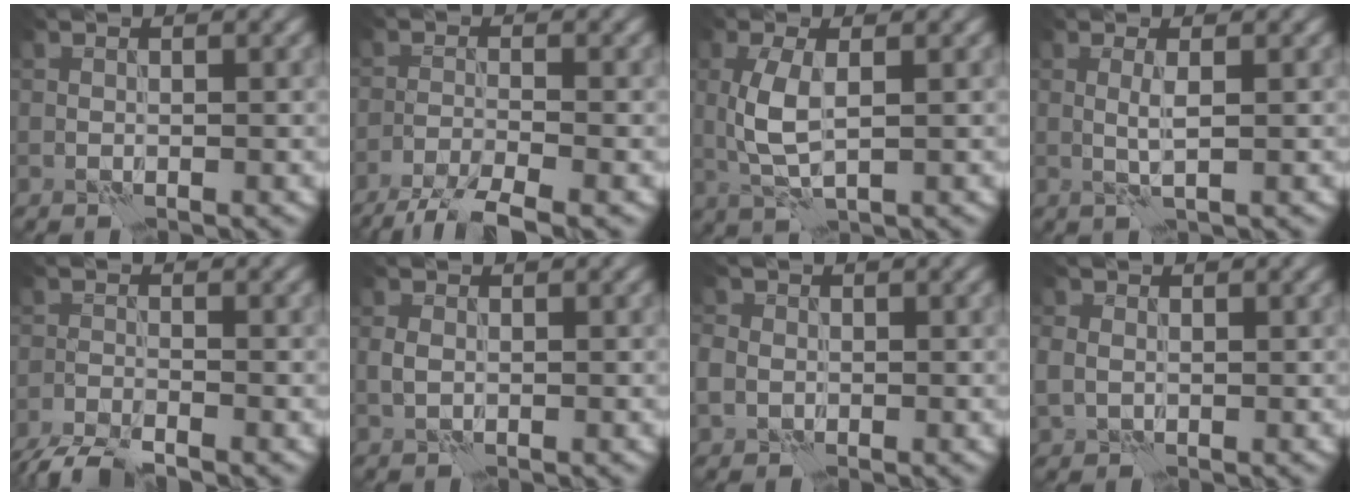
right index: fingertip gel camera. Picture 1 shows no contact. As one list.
[{"total": 4.8, "force": [-3.8, 0.4, 2.8], "torque": [-0.047, -0.004, -0.078]}, {"total": 4.0, "force": [0.4, 1.5, 3.7], "torque": [-0.090, 0.006, 0.010]}, {"total": 1.4, "force": [0.4, -0.1, 1.4], "torque": [-0.031, 0.004, 0.006]}, {"total": 3.9, "force": [-3.6, 0.3, 1.6], "torque": [-0.034, -0.014, -0.076]}, {"total": 1.3, "force": [-0.1, 0.9, 0.9], "torque": [-0.025, 0.004, -0.003]}, {"total": 3.7, "force": [-0.1, 3.3, 1.5], "torque": [-0.027, 0.010, -0.017]}, {"total": 2.6, "force": [0.2, 2.2, 1.5], "torque": [-0.034, 0.005, 0.007]}]